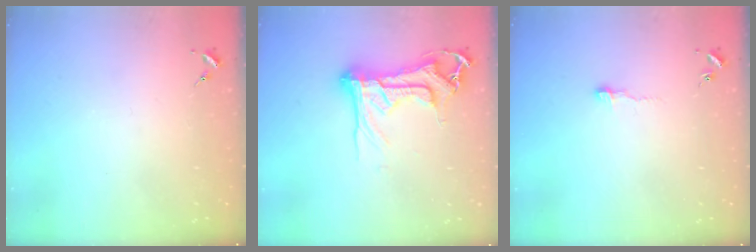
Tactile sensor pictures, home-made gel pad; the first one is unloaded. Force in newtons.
{"total": 15.8, "press": 15.7, "slide": 1.5}
{"total": 3.4, "press": 3.4, "slide": 0.2}